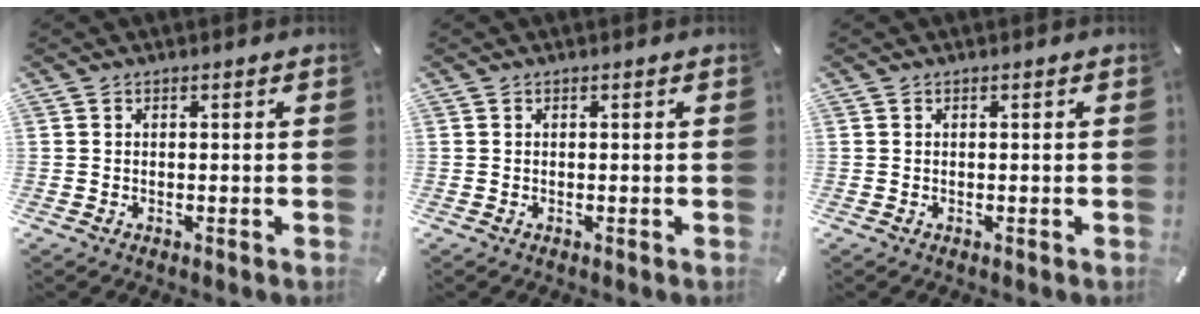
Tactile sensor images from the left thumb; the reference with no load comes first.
{"total": 0.0}
{"total": 0.0}